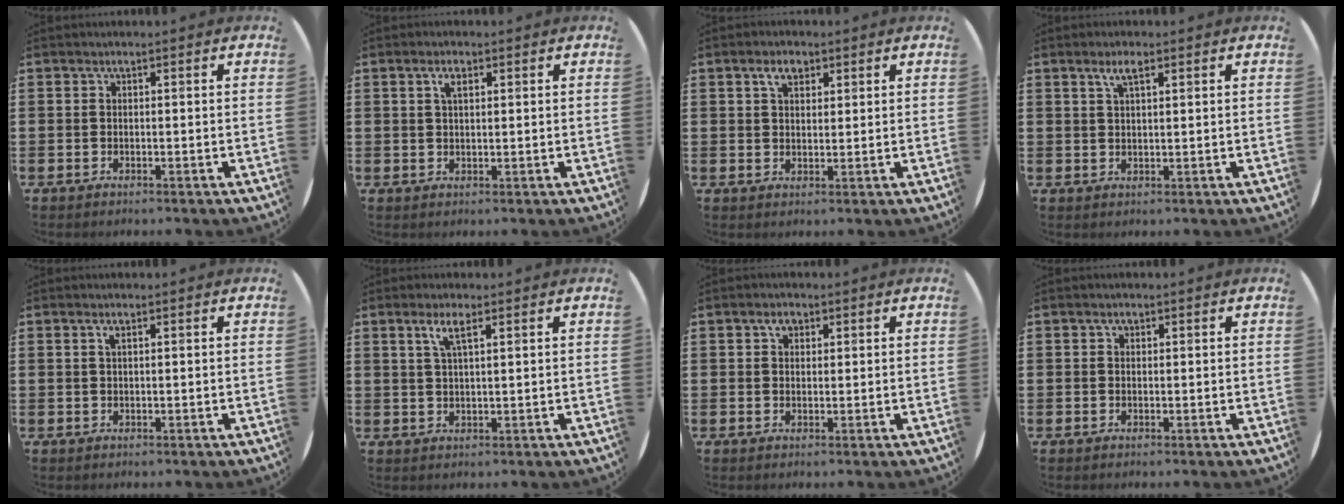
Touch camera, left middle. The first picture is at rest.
{"total": 2.1, "force": [1.1, 0.9, 1.6], "torque": [-0.037, 0.006, 0.018]}
{"total": 2.9, "force": [1.8, 1.5, 1.6], "torque": [-0.019, 0.000, 0.030]}
{"total": 2.7, "force": [1.7, 0.7, 2.0], "torque": [-0.035, 0.002, 0.027]}
{"total": 0.9, "force": [0.5, 0.1, 0.7], "torque": [-0.017, 0.002, 0.009]}
{"total": 3.3, "force": [1.9, 0.5, 2.7], "torque": [-0.057, 0.006, 0.031]}
{"total": 1.7, "force": [1.0, 1.1, 0.9], "torque": [-0.004, 0.000, 0.015]}
{"total": 1.0, "force": [0.4, 0.6, 0.7], "torque": [-0.007, 0.001, 0.006]}